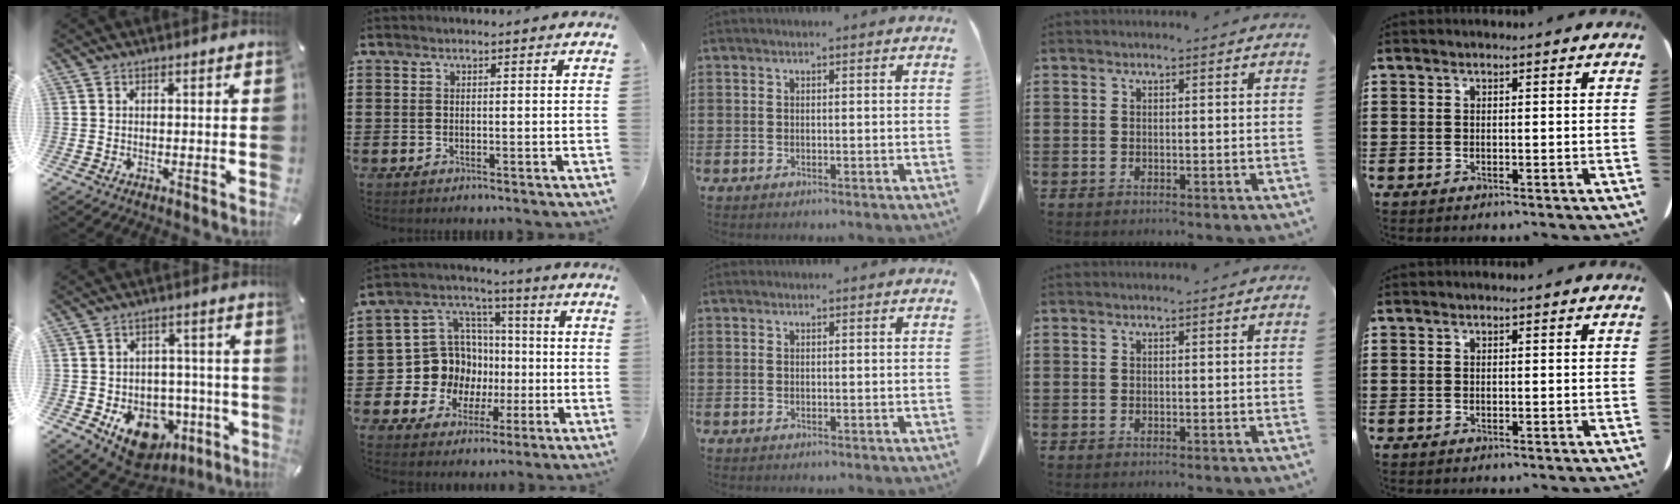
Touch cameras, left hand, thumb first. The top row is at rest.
{"thumb": {"total": 13.0, "force": [-6.3, 9.4, 6.3], "torque": [-0.085, 0.033, -0.100]}, "index": {"total": 11.4, "force": [-0.9, 11.0, 2.9], "torque": [-0.108, -0.003, -0.008]}}